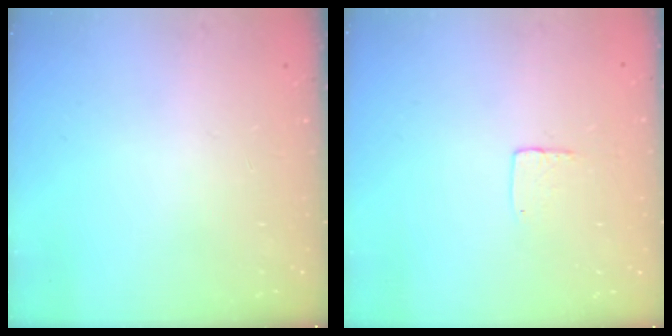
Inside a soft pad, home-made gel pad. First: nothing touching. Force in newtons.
{"total": 3.9, "press": 3.9, "slide": 0.3}